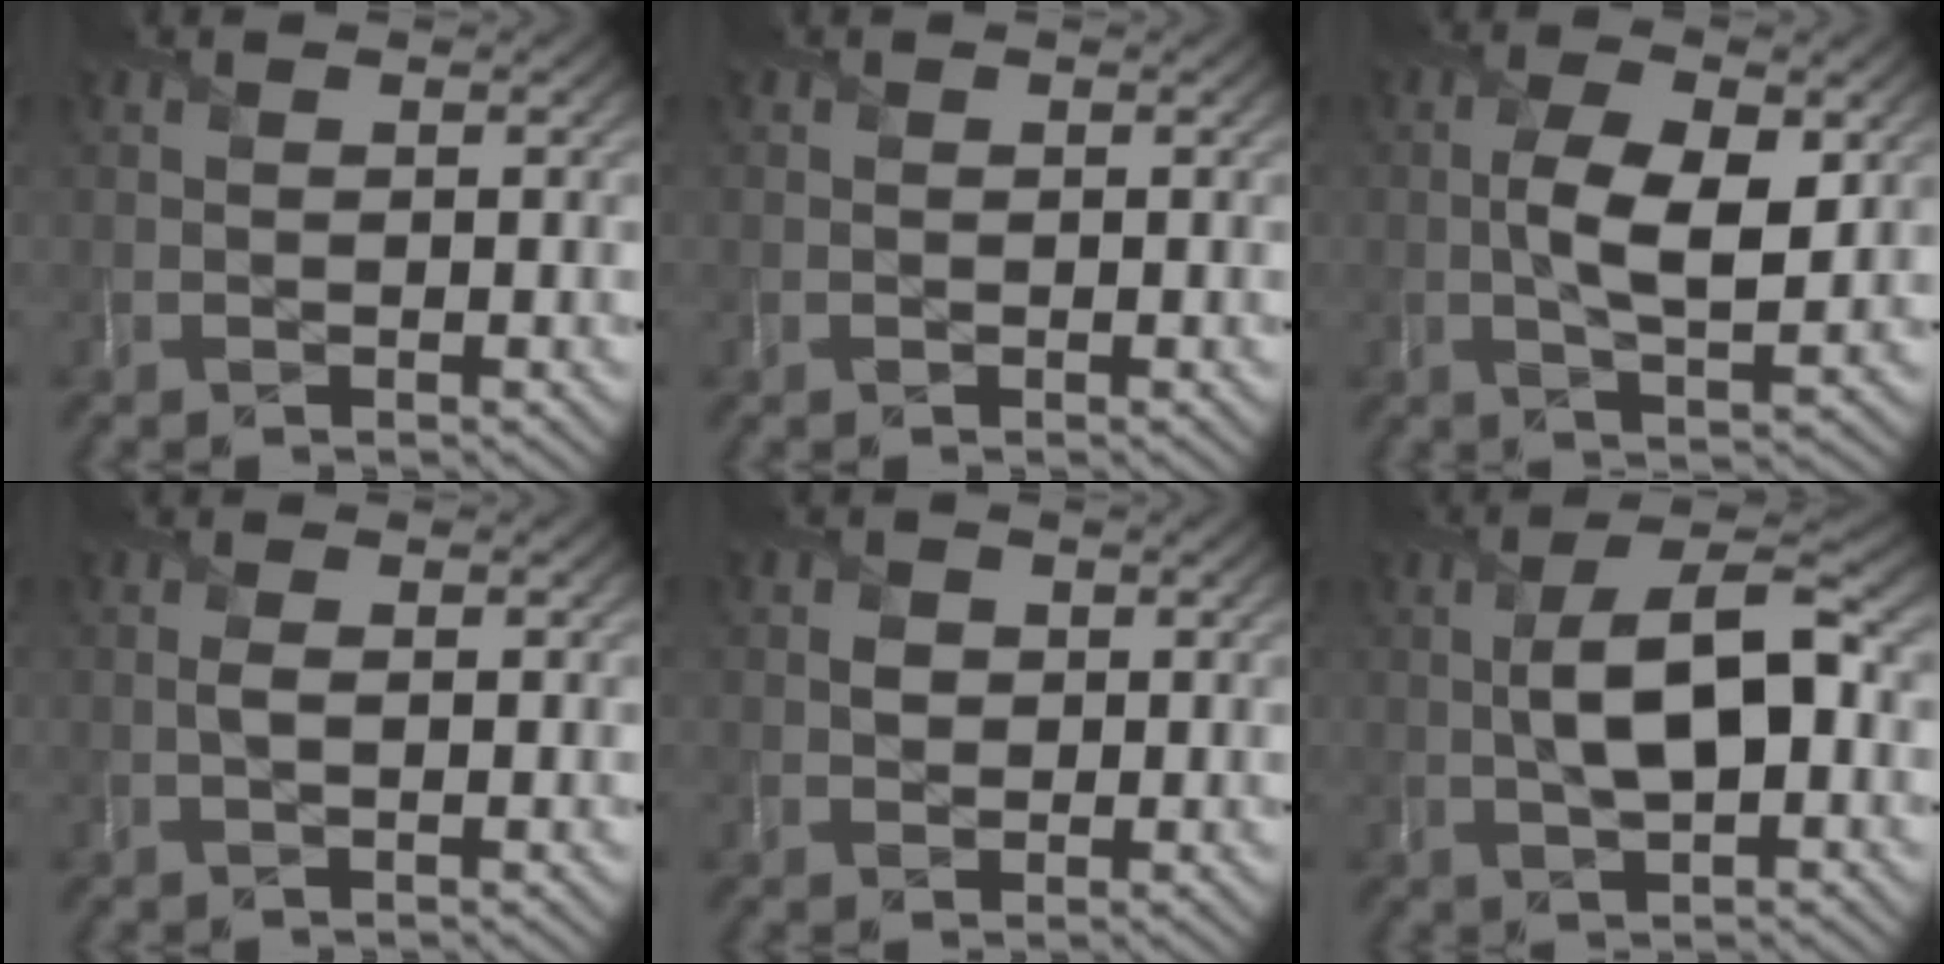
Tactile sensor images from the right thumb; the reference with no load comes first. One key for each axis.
{"total": 0.0}
{"total": 7.2, "fx": 0.5, "fy": 3.1, "fz": 6.5, "tx": -0.128, "ty": -0.004, "tz": 0.008}
{"total": 1.3, "fx": 0.0, "fy": 0.5, "fz": 1.2, "tx": -0.025, "ty": 0.000, "tz": -0.004}
{"total": 1.8, "fx": 0.2, "fy": 1.6, "fz": 0.6, "tx": -0.011, "ty": -0.003, "tz": -0.002}
{"total": 9.1, "fx": 0.2, "fy": 3.9, "fz": 8.3, "tx": -0.146, "ty": 0.012, "tz": -0.005}